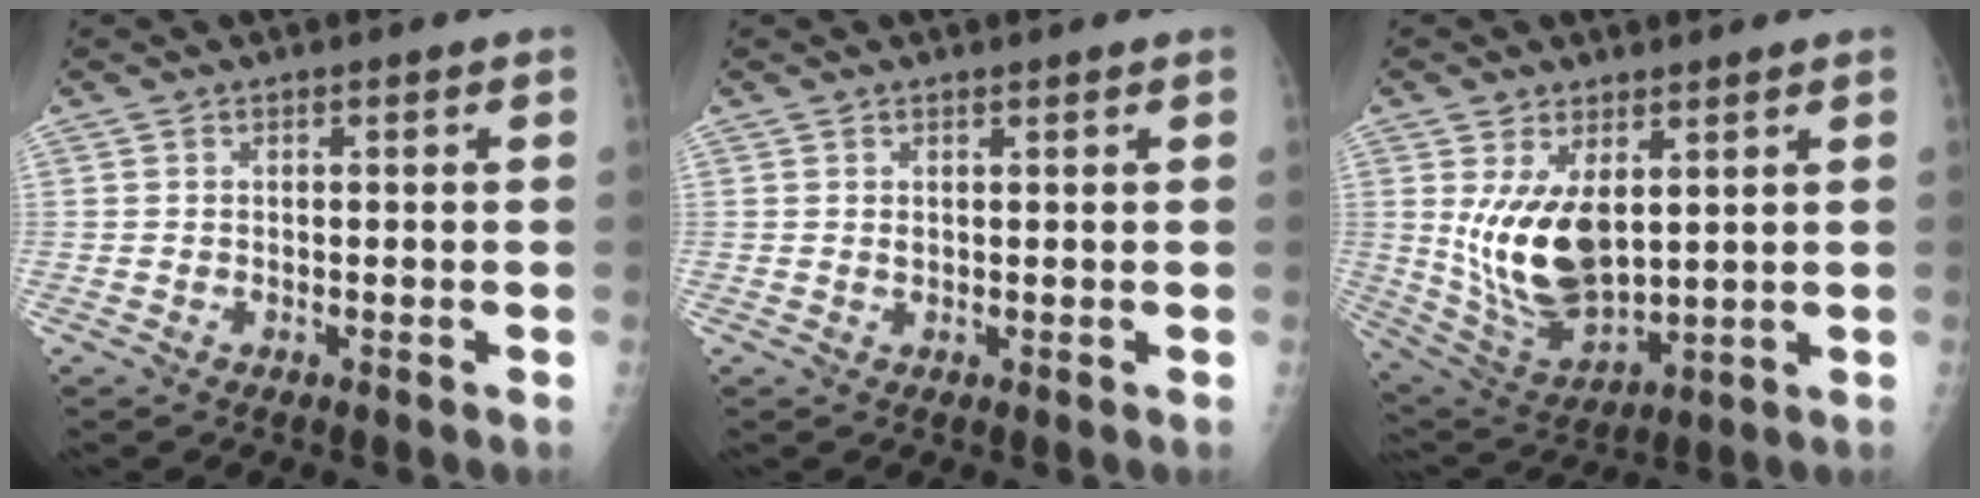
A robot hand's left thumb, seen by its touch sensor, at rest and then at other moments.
{"total": 0.8, "force": [0.6, 0.3, 0.5], "torque": [-0.007, -0.004, 0.012]}
{"total": 13.2, "force": [3.3, 7.2, 10.6], "torque": [-0.180, -0.027, 0.086]}